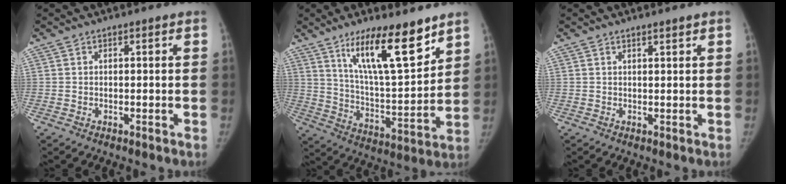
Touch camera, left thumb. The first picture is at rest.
{"total": 17.3, "force": [11.2, 4.3, 12.5], "torque": [-0.181, -0.073, 0.203]}
{"total": 1.2, "force": [1.0, -0.1, 0.6], "torque": [-0.008, -0.008, 0.018]}